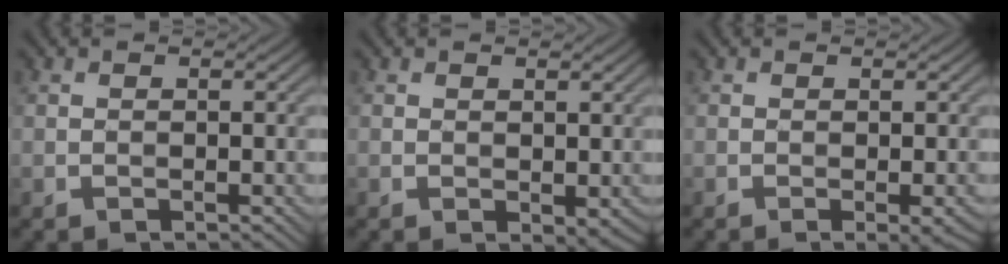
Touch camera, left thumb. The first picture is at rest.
{"total": 1.0, "force": [0.1, 0.7, 0.7], "torque": [-0.012, -0.004, 0.005]}
{"total": 1.0, "force": [-0.4, -0.1, 0.9], "torque": [-0.019, 0.000, -0.008]}